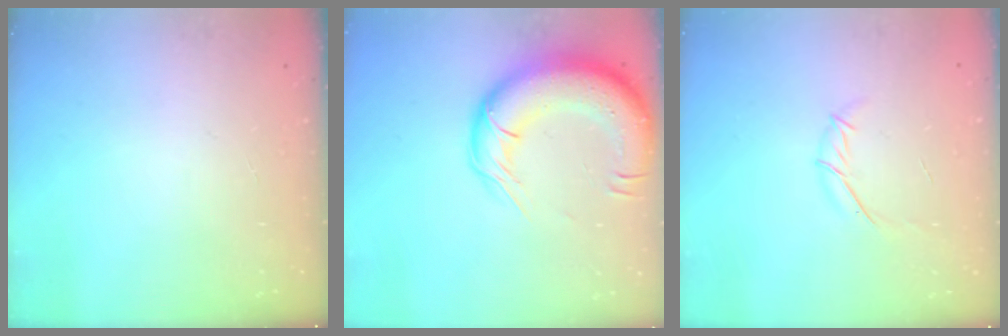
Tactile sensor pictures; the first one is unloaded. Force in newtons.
{"total": 19.7, "press": 19.1, "slide": 4.6}
{"total": 5.6, "press": 5.4, "slide": 1.3}